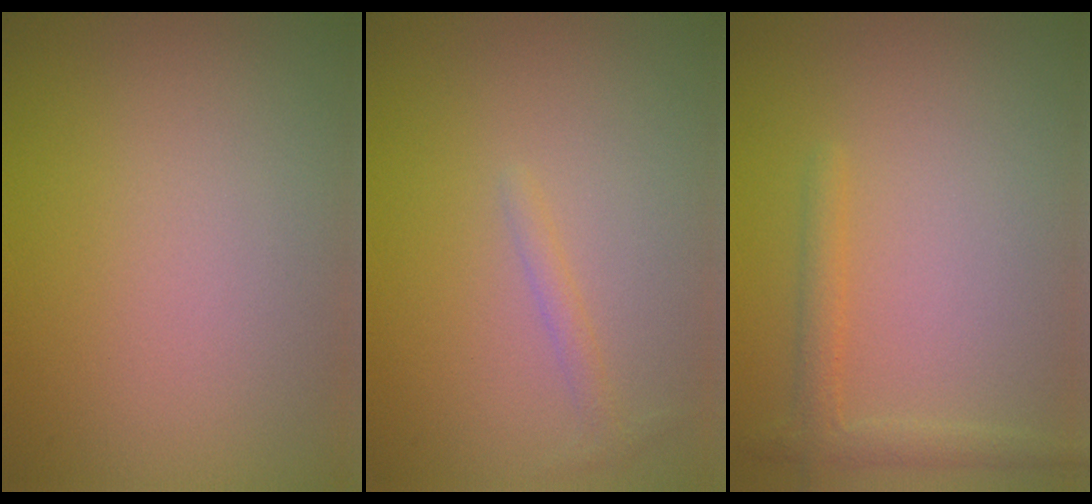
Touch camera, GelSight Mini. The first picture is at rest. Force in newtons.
{"total": 0.9, "press": 0.9, "slide": 0.0}
{"total": 1.9, "press": 1.8, "slide": 0.2}